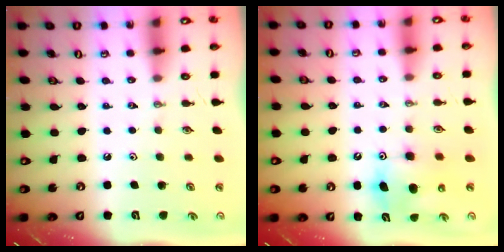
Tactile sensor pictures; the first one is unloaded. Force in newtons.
{"total": 8.0, "press": 8.0, "slide": 0.3}